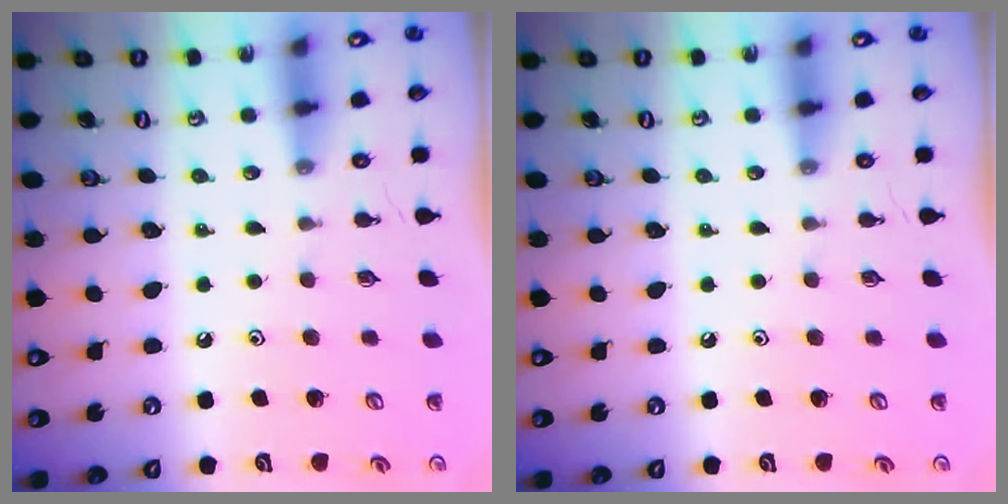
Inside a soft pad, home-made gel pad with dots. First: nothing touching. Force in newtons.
{"total": 0.0}